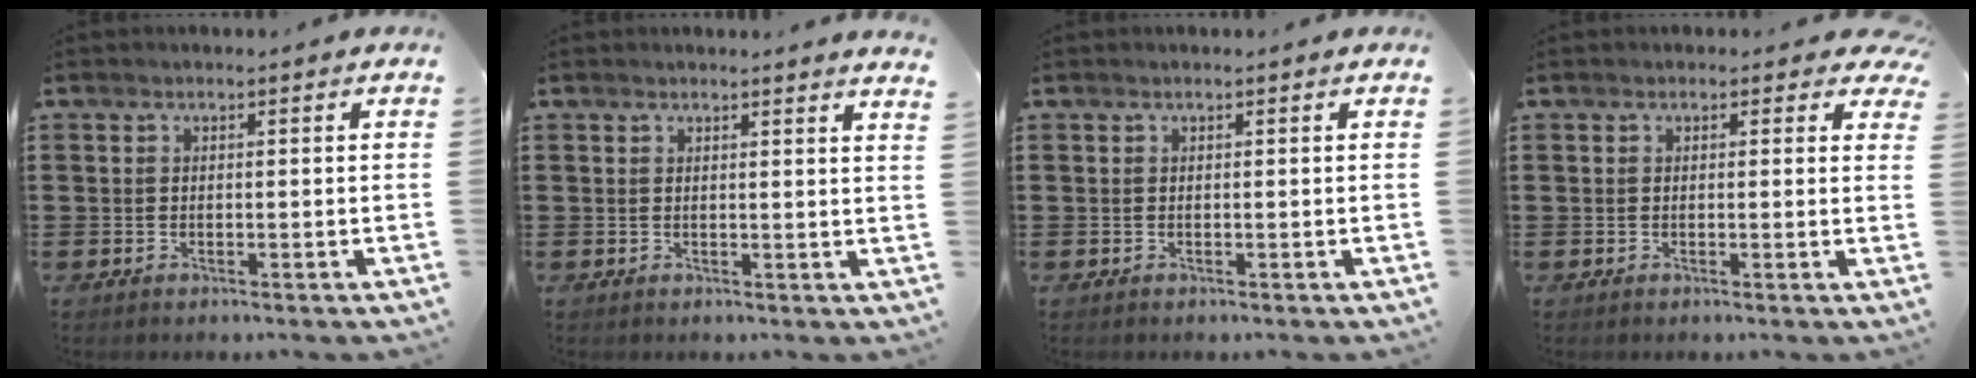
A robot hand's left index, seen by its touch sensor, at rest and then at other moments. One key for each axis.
{"total": 1.6, "fx": 1.4, "fy": -0.5, "fz": 0.6, "tx": -0.014, "ty": -0.004, "tz": 0.028}
{"total": 0.0}
{"total": 1.3, "fx": 0.8, "fy": 0.8, "fz": 0.7, "tx": -0.010, "ty": 0.005, "tz": 0.013}